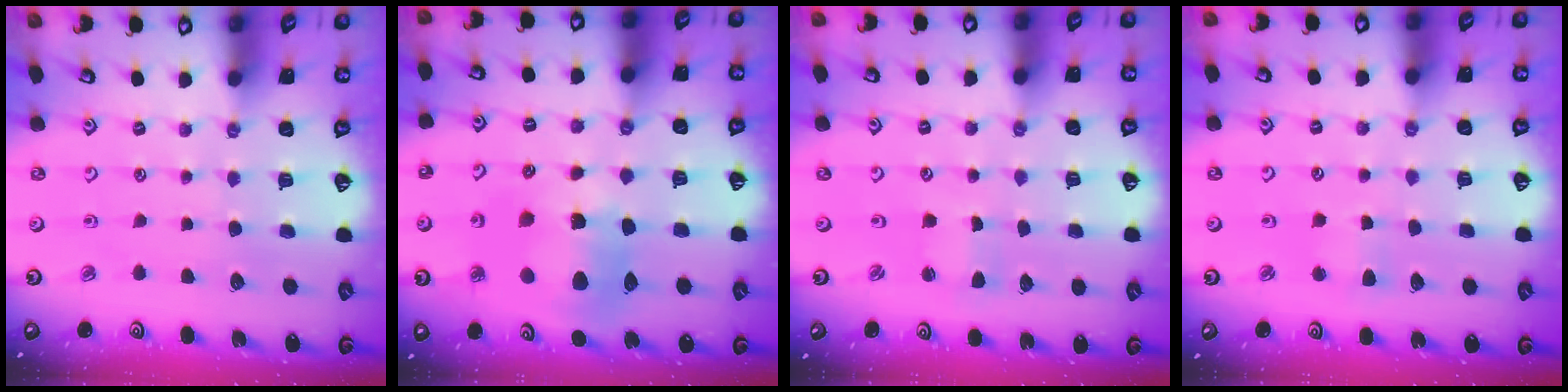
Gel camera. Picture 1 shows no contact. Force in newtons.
{"total": 13.9, "press": 13.8, "slide": 2.1}
{"total": 1.3, "press": 1.3, "slide": 0.3}
{"total": 2.4, "press": 2.4, "slide": 0.5}